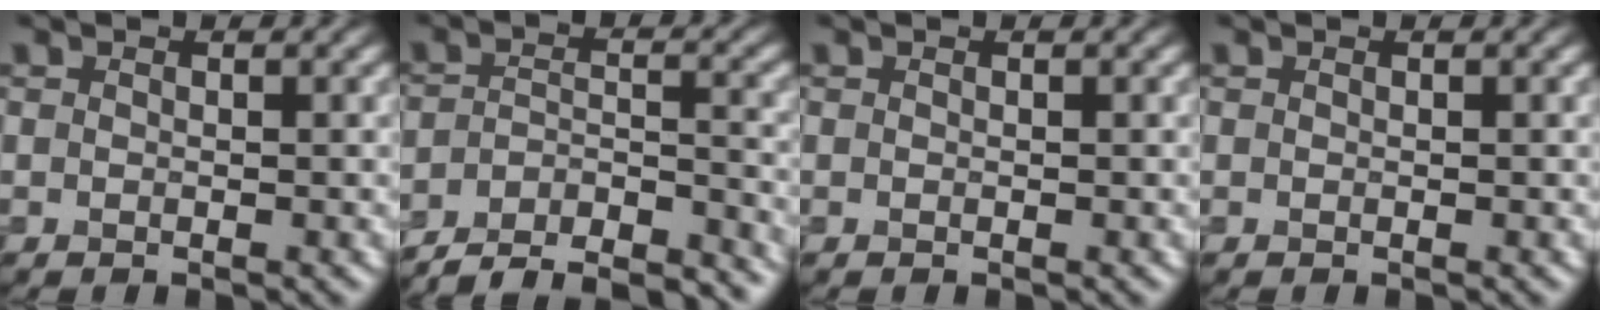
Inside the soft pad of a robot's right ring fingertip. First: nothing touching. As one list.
[{"total": 11.4, "force": [-10.4, 2.7, 3.8], "torque": [-0.050, -0.020, -0.147]}, {"total": 0.0}, {"total": 0.0}]